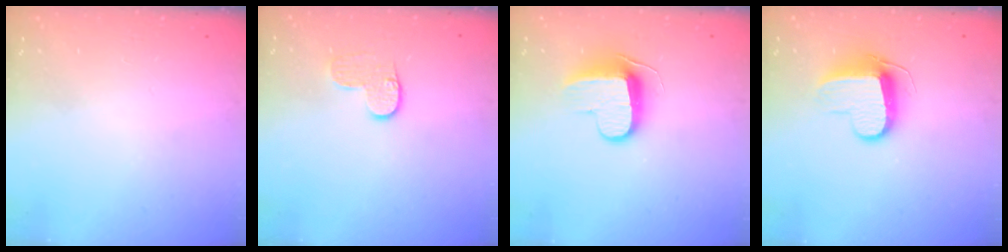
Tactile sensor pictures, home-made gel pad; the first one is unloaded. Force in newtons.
{"total": 6.7, "press": 6.7, "slide": 0.1}
{"total": 9.2, "press": 9.2, "slide": 0.9}
{"total": 9.5, "press": 9.5, "slide": 0.2}